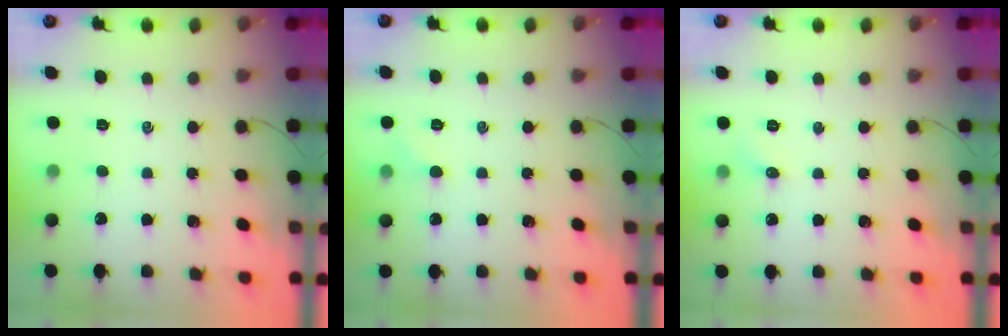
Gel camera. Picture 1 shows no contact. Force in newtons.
{"total": 3.8, "press": 3.6, "slide": 1.1}
{"total": 3.7, "press": 3.5, "slide": 1.2}